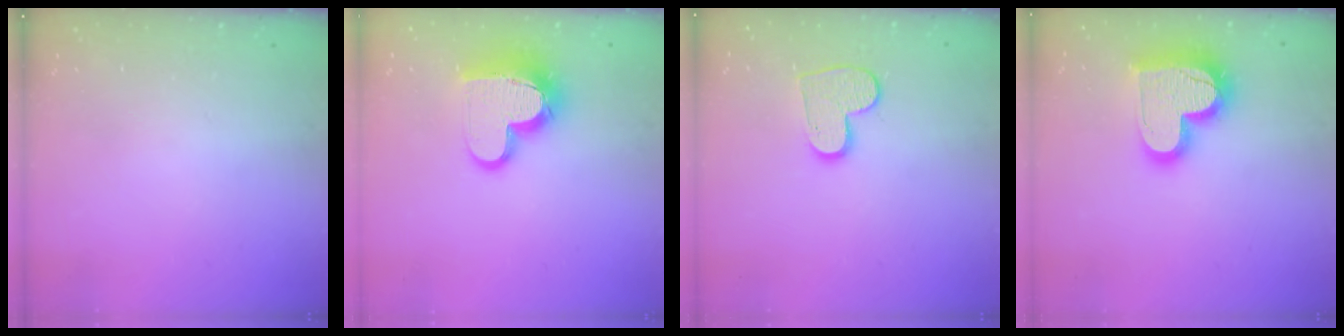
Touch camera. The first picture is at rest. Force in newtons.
{"total": 14.7, "press": 14.6, "slide": 1.2}
{"total": 10.0, "press": 10.0, "slide": 0.9}
{"total": 19.4, "press": 19.3, "slide": 1.5}